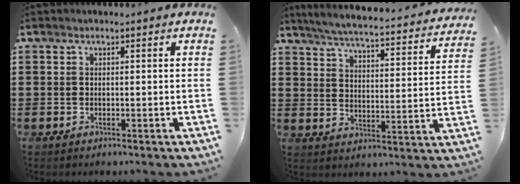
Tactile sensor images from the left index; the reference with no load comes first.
{"total": 4.5, "force": [4.2, -0.3, 1.5], "torque": [-0.052, -0.036, 0.065]}